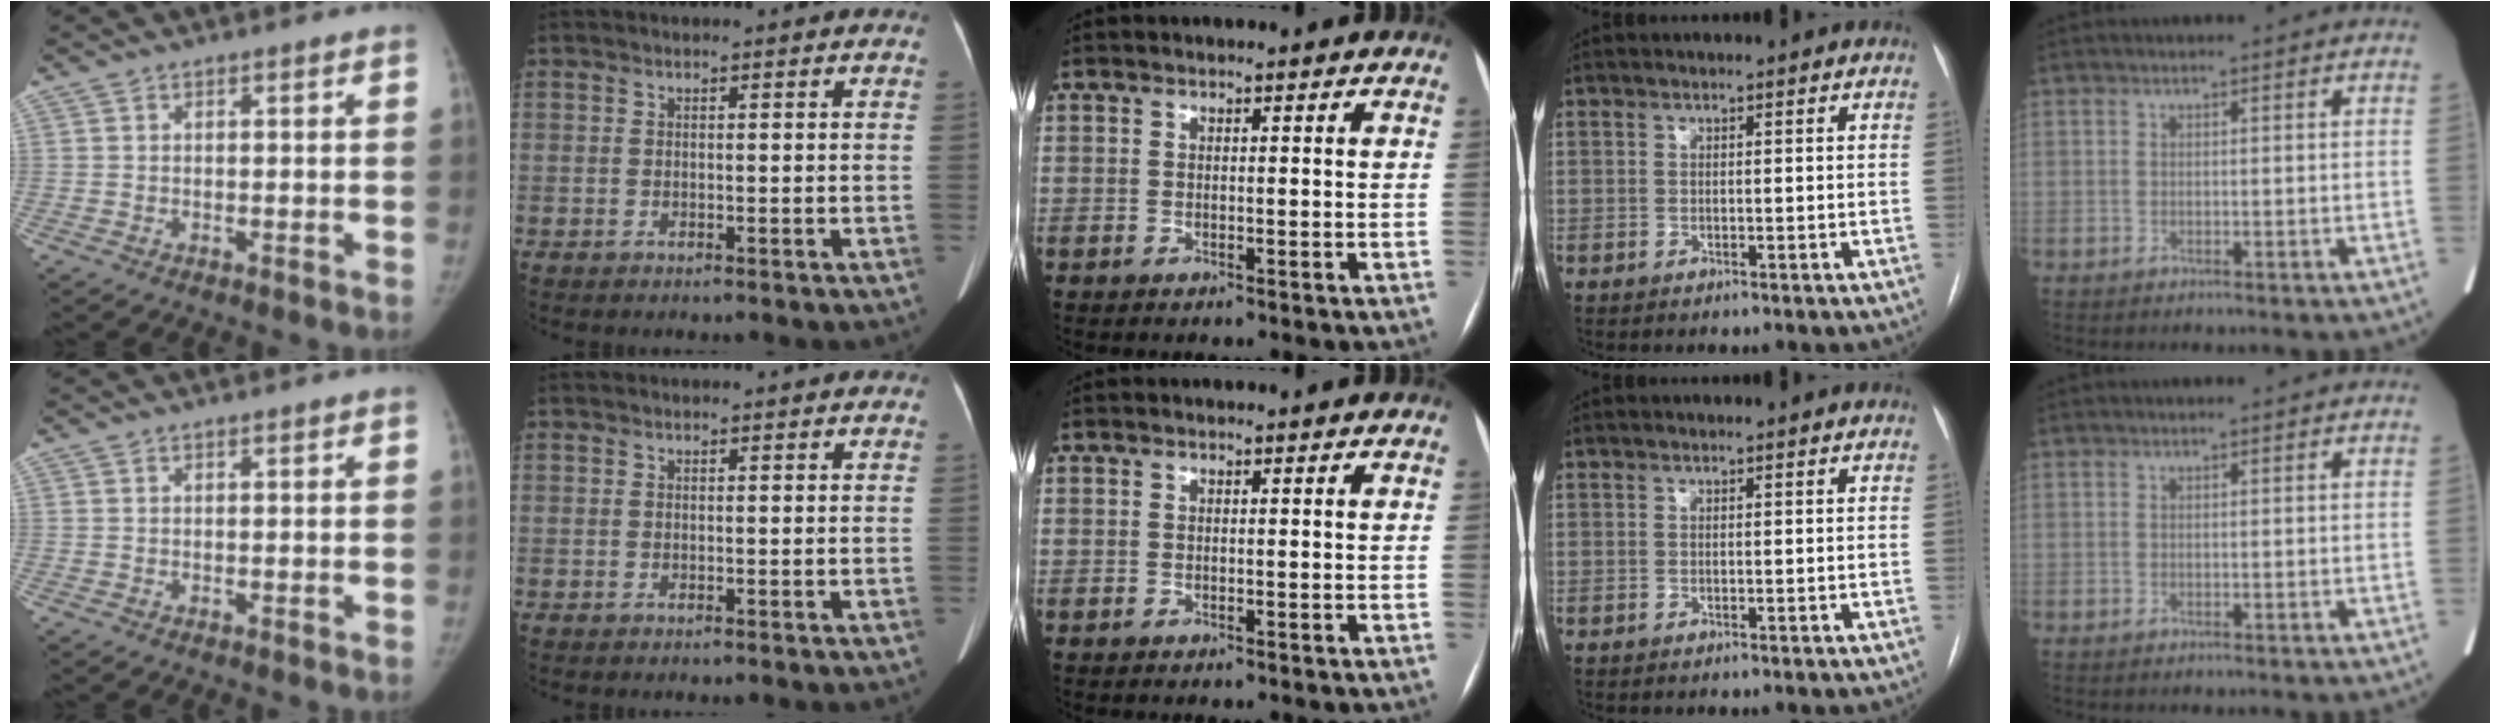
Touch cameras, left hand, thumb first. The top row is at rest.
{"index": {"total": 0.6, "force": [0.5, 0.0, 0.2], "torque": [-0.009, 0.011, 0.008]}}